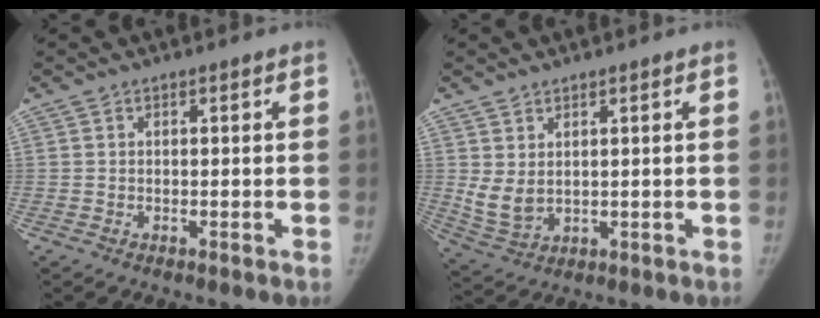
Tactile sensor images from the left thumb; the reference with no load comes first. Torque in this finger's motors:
{"motor_torque": [0.60, 0.73, 0.26, -0.50, 0.08]}